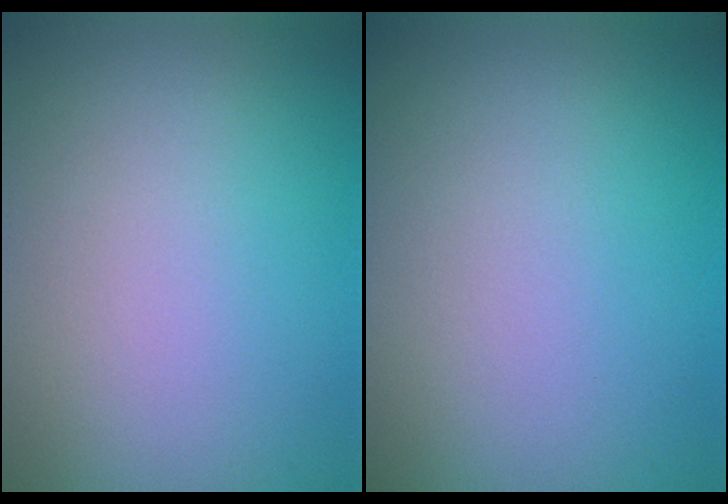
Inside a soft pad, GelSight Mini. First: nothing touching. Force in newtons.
{"total": 0.0}